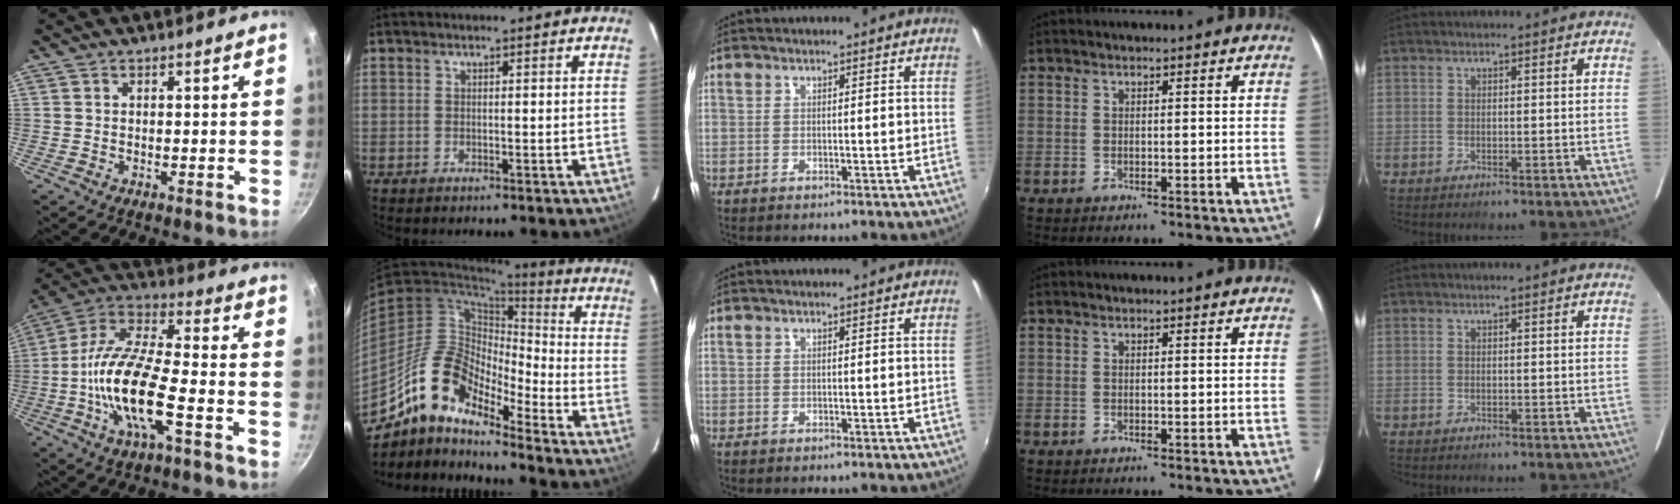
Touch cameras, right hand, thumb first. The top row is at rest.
{"thumb": {"total": 17.1, "force": [-5.1, 5.6, 15.4], "torque": [-0.298, 0.037, -0.116]}, "index": {"total": 14.5, "force": [-11.4, 4.9, 7.6], "torque": [-0.130, 0.003, -0.225]}}